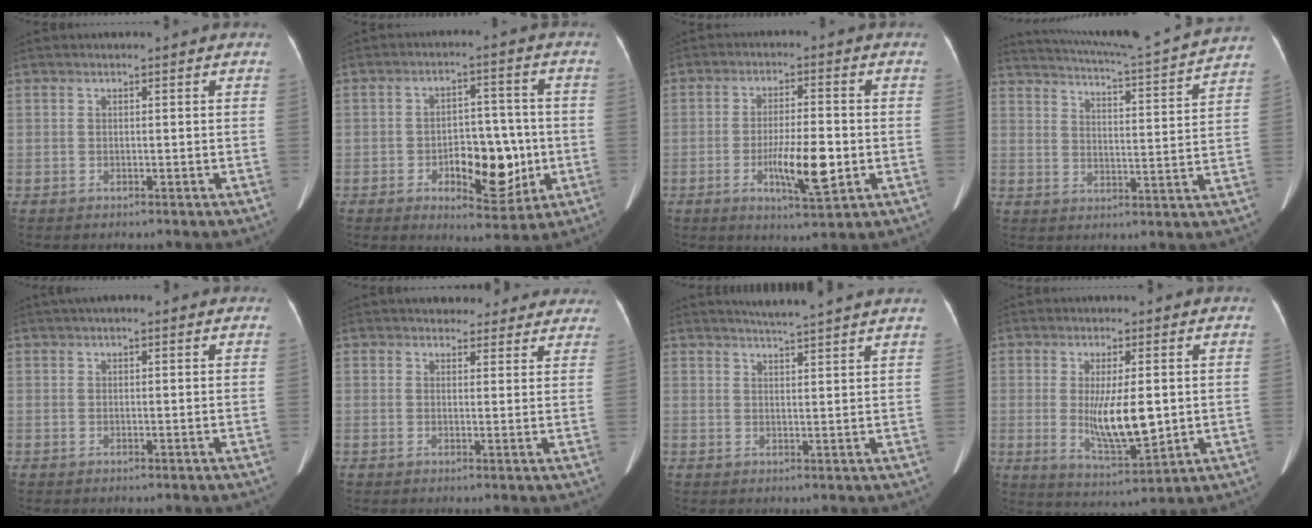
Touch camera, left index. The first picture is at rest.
{"total": 10.0, "force": [-2.5, 5.0, 8.3], "torque": [-0.115, 0.014, -0.030]}
{"total": 8.3, "force": [-2.1, 1.5, 7.8], "torque": [-0.135, -0.012, -0.035]}
{"total": 17.6, "force": [16.7, -0.9, 5.6], "torque": [-0.106, -0.029, 0.222]}
{"total": 3.2, "force": [2.2, 0.8, 2.1], "torque": [-0.031, 0.029, 0.030]}
{"total": 12.0, "force": [10.8, 4.5, 2.8], "torque": [0.004, 0.007, 0.111]}
{"total": 8.6, "force": [7.9, -0.9, 3.4], "torque": [-0.053, 0.012, 0.095]}
{"total": 8.8, "force": [0.3, 2.2, 8.5], "torque": [-0.155, -0.021, 0.012]}